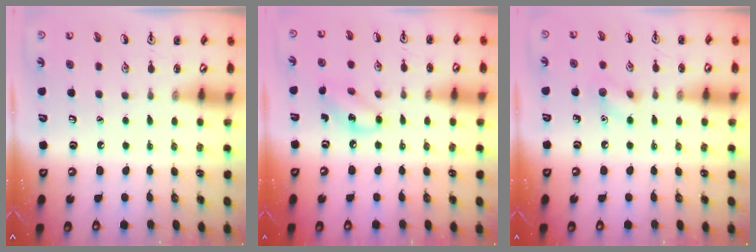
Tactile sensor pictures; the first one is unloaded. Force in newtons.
{"total": 5.7, "press": 5.6, "slide": 0.6}
{"total": 6.1, "press": 6.0, "slide": 1.1}